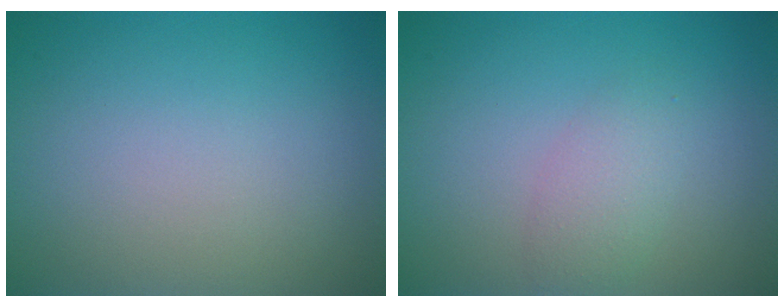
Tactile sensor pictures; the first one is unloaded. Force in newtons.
{"total": 2.1, "press": 2.1, "slide": 0.1}